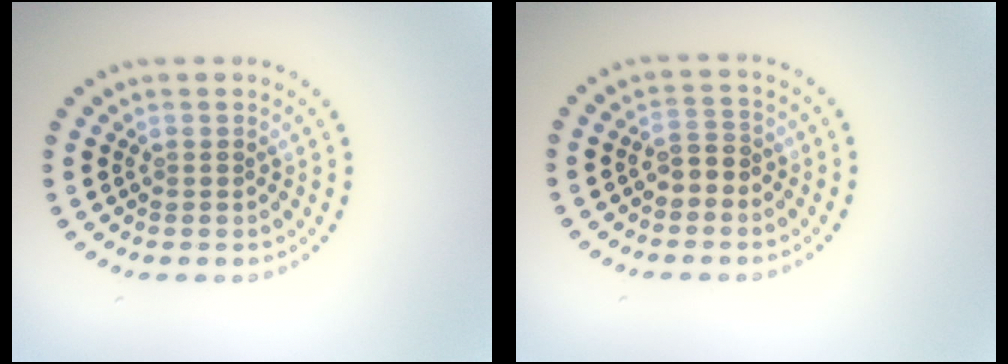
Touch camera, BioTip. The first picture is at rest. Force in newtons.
{"total": 2.0, "press": 1.9, "slide": 0.7}